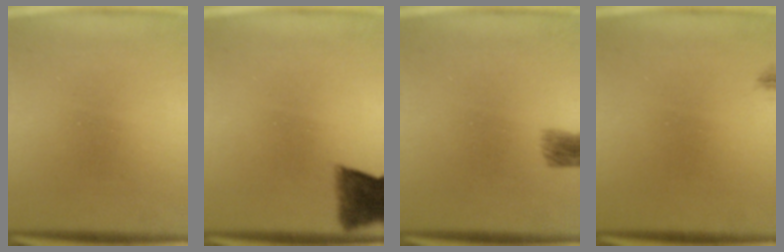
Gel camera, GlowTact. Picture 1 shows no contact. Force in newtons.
{"total": 6.2}
{"total": 3.4}
{"total": 0.7}